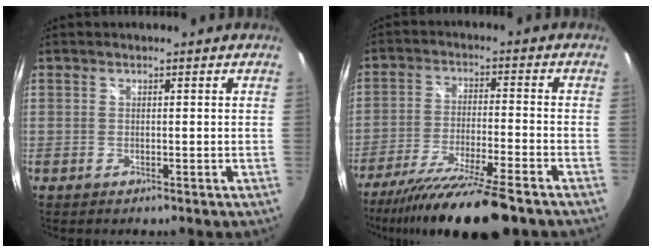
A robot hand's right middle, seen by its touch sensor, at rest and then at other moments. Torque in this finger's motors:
{"motor_torque": [1.09, -1.04, 0.30, 0.16]}